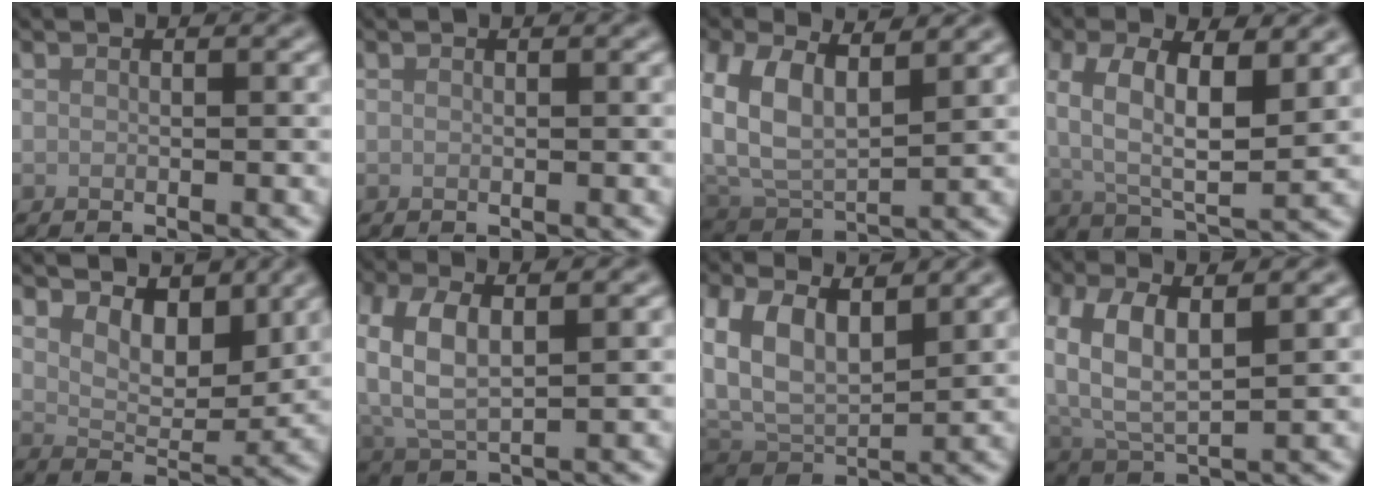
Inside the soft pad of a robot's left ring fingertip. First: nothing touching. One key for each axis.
{"total": 0.0}
{"total": 8.1, "fx": 3.6, "fy": 4.5, "fz": 5.7, "tx": -0.120, "ty": 0.007, "tz": 0.061}
{"total": 7.7, "fx": 1.9, "fy": 3.6, "fz": 6.5, "tx": -0.129, "ty": 0.003, "tz": 0.031}
{"total": 5.2, "fx": 3.7, "fy": 2.5, "fz": 2.7, "tx": -0.049, "ty": -0.009, "tz": 0.049}
{"total": 5.3, "fx": 1.2, "fy": 2.6, "fz": 4.5, "tx": -0.102, "ty": 0.006, "tz": 0.022}
{"total": 8.0, "fx": 3.4, "fy": 4.6, "fz": 5.5, "tx": -0.109, "ty": 0.001, "tz": 0.058}
{"total": 6.3, "fx": 2.0, "fy": 2.9, "fz": 5.2, "tx": -0.112, "ty": 0.004, "tz": 0.034}